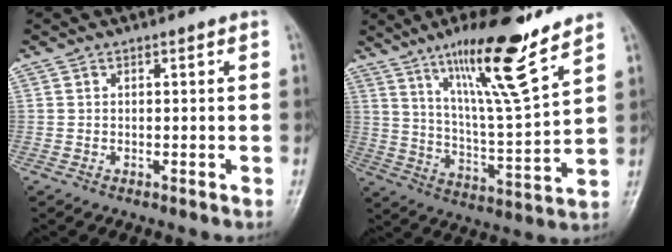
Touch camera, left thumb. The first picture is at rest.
{"total": 17.5, "force": [11.9, 2.1, 12.7], "torque": [-0.203, -0.071, 0.205]}